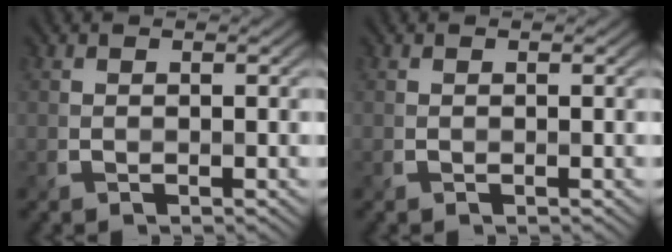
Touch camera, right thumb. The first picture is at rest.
{"total": 0.0}